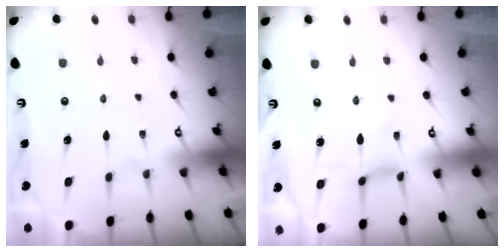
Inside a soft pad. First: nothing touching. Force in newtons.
{"total": 0.0}